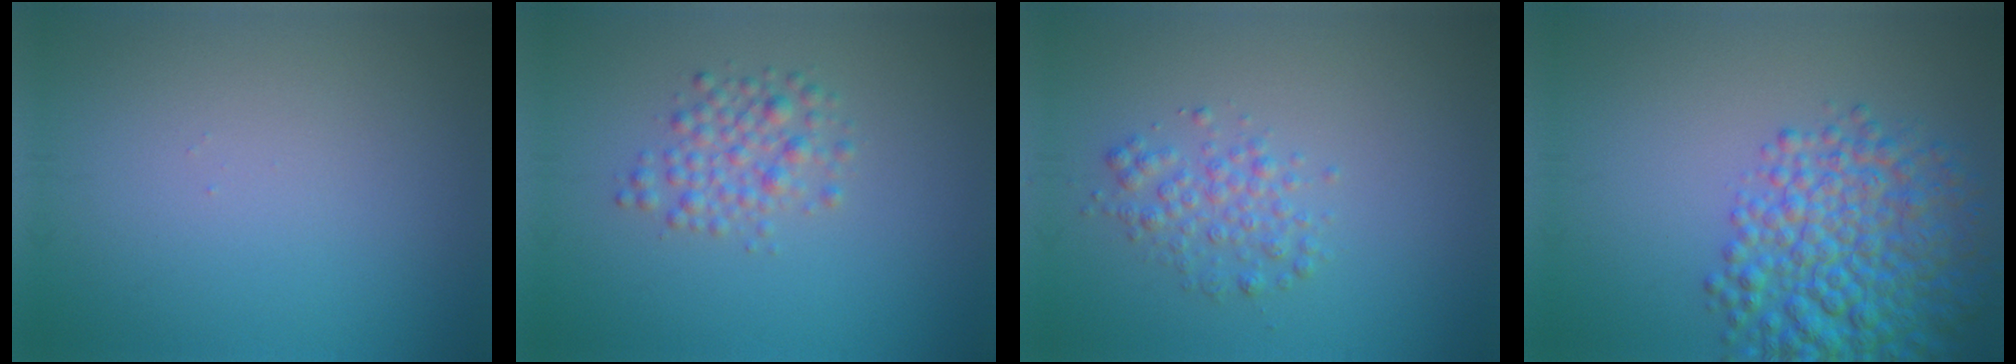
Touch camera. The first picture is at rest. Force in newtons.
{"total": 2.6, "press": 2.6, "slide": 0.1}
{"total": 2.2, "press": 2.2, "slide": 0.0}
{"total": 7.8, "press": 7.8, "slide": 0.3}